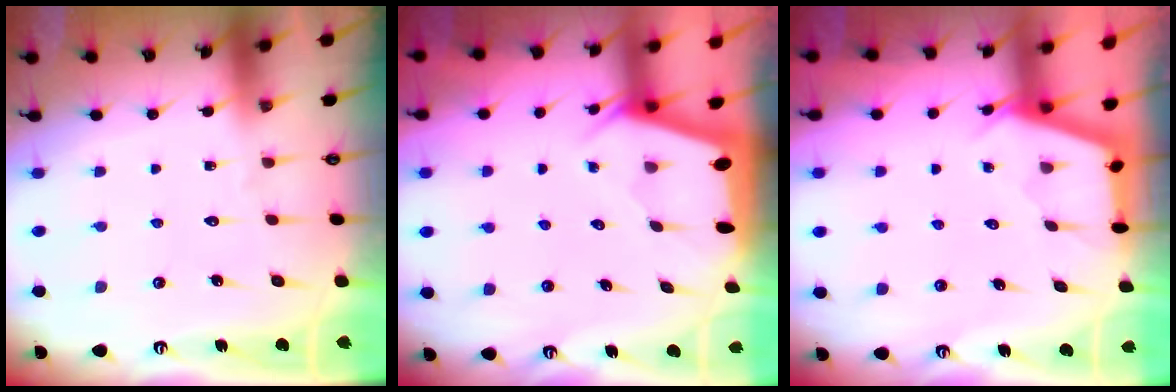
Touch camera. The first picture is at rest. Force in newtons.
{"total": 1.9, "press": 1.9, "slide": 0.2}
{"total": 2.8, "press": 2.8, "slide": 0.3}